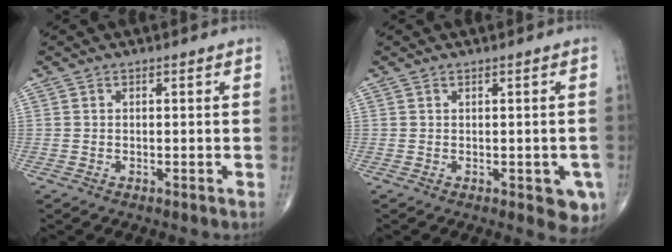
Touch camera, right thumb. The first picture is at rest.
{"total": 4.6, "force": [-1.3, 2.0, 3.9], "torque": [-0.022, -0.004, -0.011]}